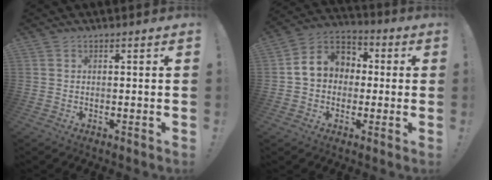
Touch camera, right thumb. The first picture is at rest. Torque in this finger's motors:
{"motor_torque": [1.74, 1.71, 0.93, -0.31, 0.01]}